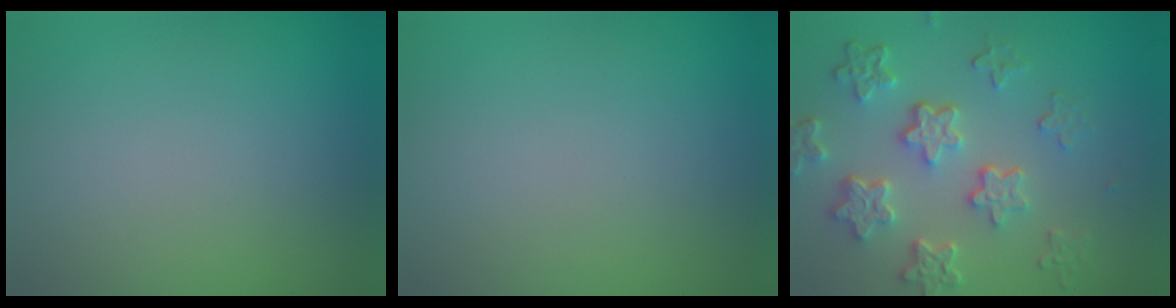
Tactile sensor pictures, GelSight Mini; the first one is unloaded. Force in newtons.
{"total": 0.0}
{"total": 5.8, "press": 4.3, "slide": 3.8}